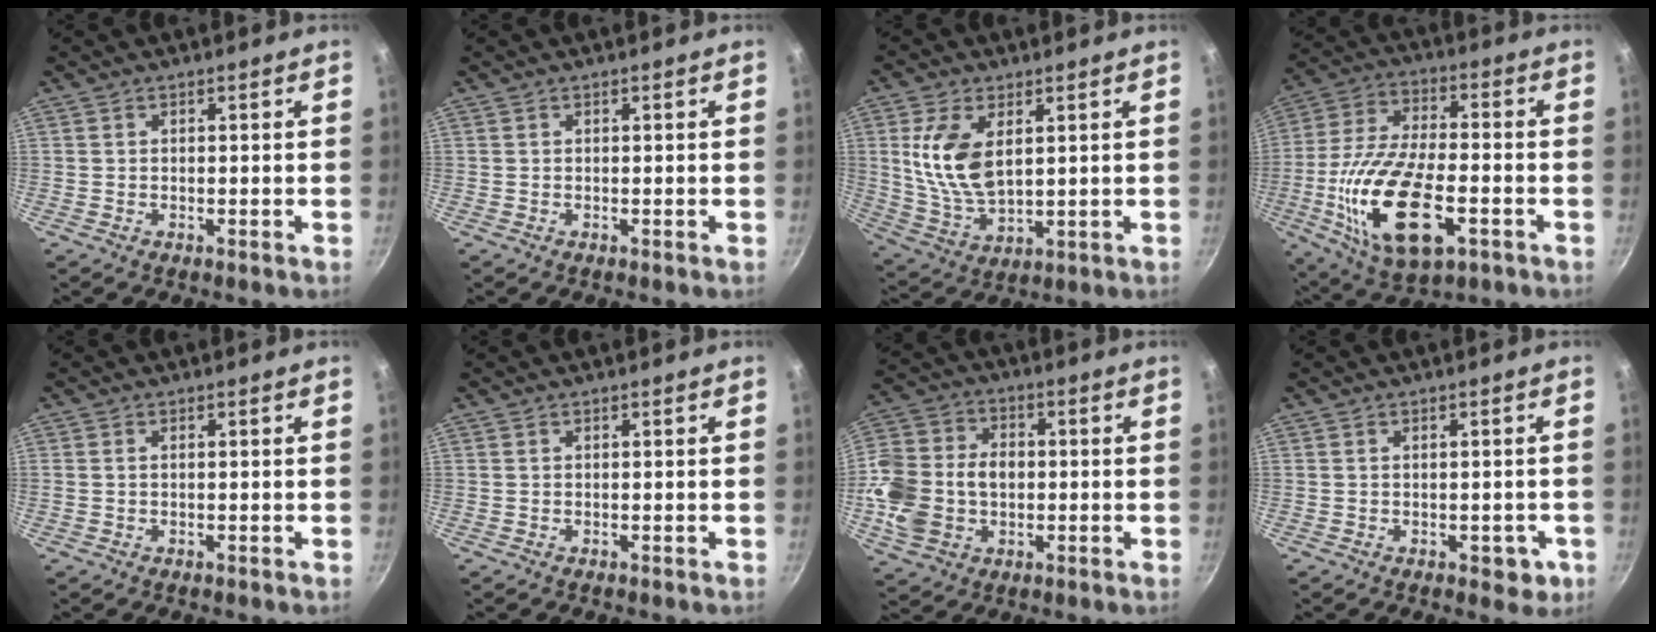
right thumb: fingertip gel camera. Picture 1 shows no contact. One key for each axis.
{"total": 0.0}
{"total": 11.9, "fx": 3.1, "fy": 6.5, "fz": 9.5, "tx": -0.184, "ty": -0.016, "tz": 0.071}
{"total": 21.1, "fx": -6.1, "fy": 9.7, "fz": 17.7, "tx": -0.344, "ty": 0.013, "tz": -0.099}
{"total": 0.6, "fx": 0.0, "fy": 0.4, "fz": 0.5, "tx": -0.013, "ty": 0.004, "tz": 0.004}
{"total": 0.0}
{"total": 16.8, "fx": -1.7, "fy": 12.6, "fz": 11.0, "tx": -0.217, "ty": 0.020, "tz": -0.030}
{"total": 3.5, "fx": -1.3, "fy": 2.0, "fz": 2.5, "tx": -0.009, "ty": 0.008, "tz": -0.010}